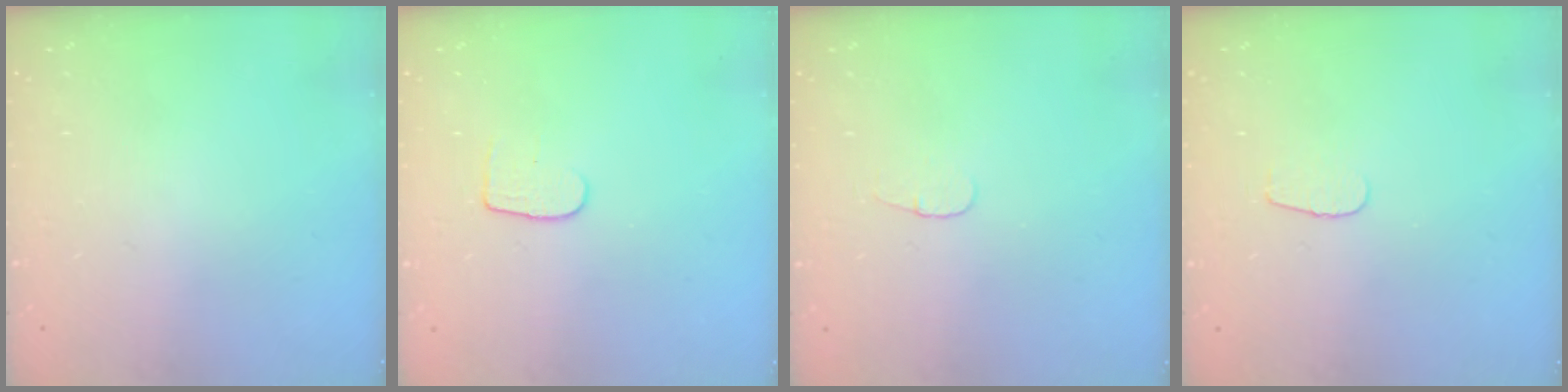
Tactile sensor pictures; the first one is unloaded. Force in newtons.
{"total": 5.1, "press": 5.1, "slide": 0.4}
{"total": 3.4, "press": 3.3, "slide": 0.4}
{"total": 3.1, "press": 3.1, "slide": 0.3}